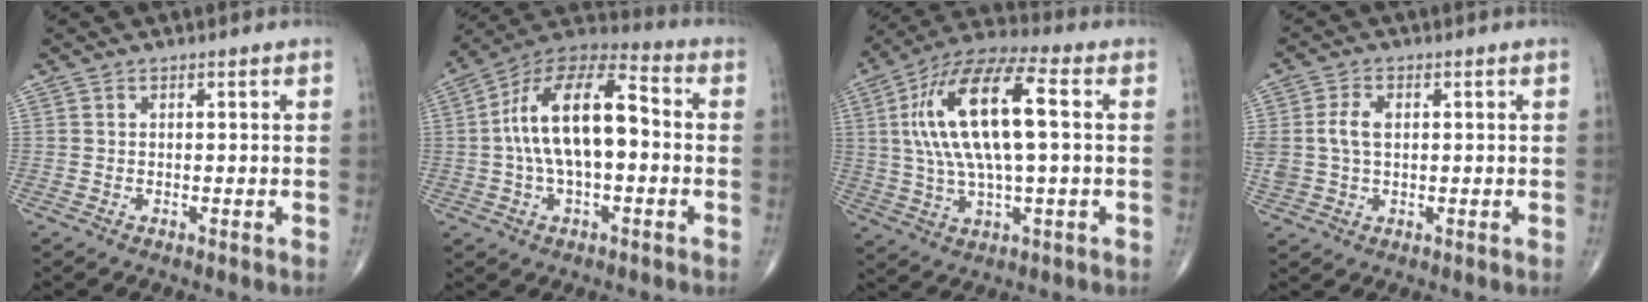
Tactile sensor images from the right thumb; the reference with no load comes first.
{"total": 17.2, "force": [0.1, 8.3, 15.1], "torque": [-0.265, 0.045, -0.008]}
{"total": 19.3, "force": [2.7, 6.7, 17.9], "torque": [-0.355, 0.029, 0.047]}
{"total": 6.2, "force": [0.7, 4.1, 4.6], "torque": [-0.105, 0.012, 0.016]}